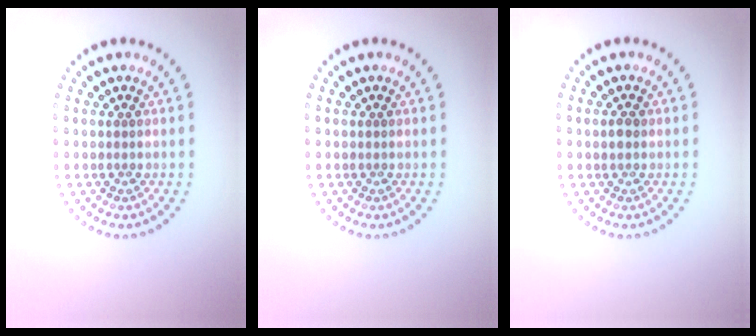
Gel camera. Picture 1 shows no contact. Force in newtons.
{"total": 0.0}
{"total": 1.0, "press": 1.0, "slide": 0.3}